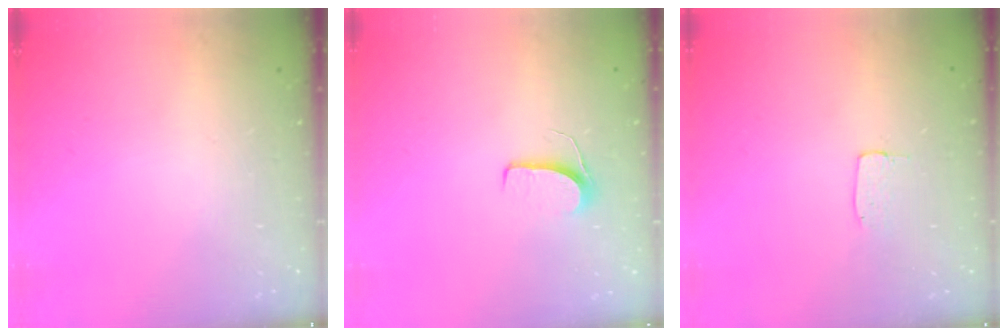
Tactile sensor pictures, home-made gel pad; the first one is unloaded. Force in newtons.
{"total": 6.2, "press": 6.2, "slide": 0.5}
{"total": 3.1, "press": 3.1, "slide": 0.2}